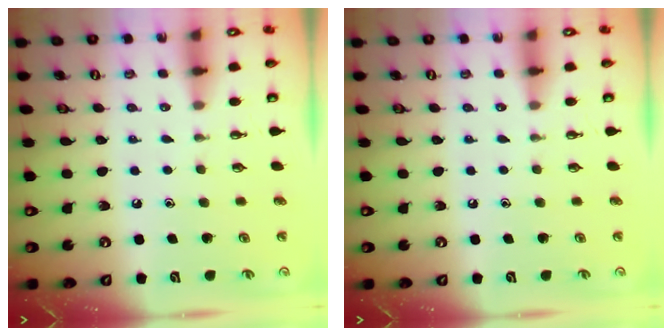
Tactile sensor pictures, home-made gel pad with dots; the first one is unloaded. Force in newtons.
{"total": 0.0}